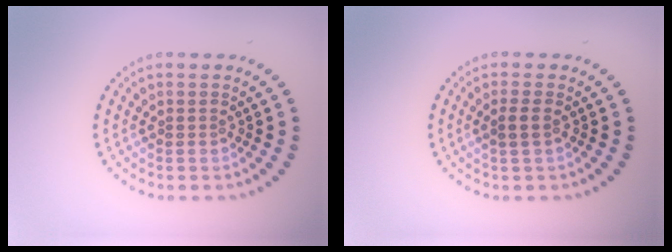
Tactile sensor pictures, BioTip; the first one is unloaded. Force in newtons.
{"total": 1.2, "press": 1.2, "slide": 0.4}